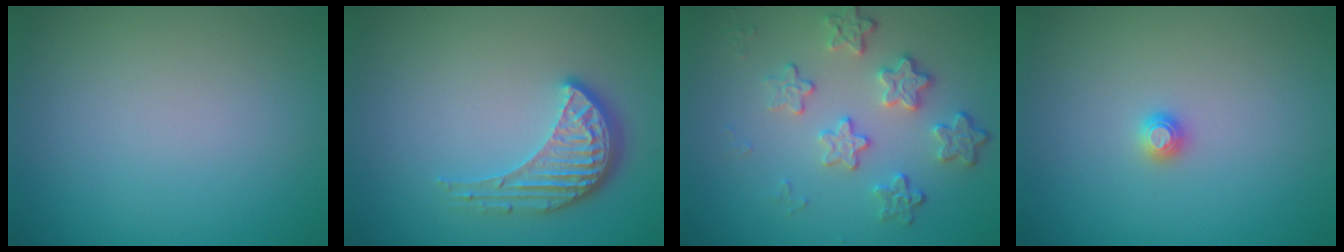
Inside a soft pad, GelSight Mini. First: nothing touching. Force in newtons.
{"total": 4.1, "press": 3.2, "slide": 2.7}
{"total": 3.9, "press": 3.2, "slide": 2.2}
{"total": 1.0, "press": 1.0, "slide": 0.1}